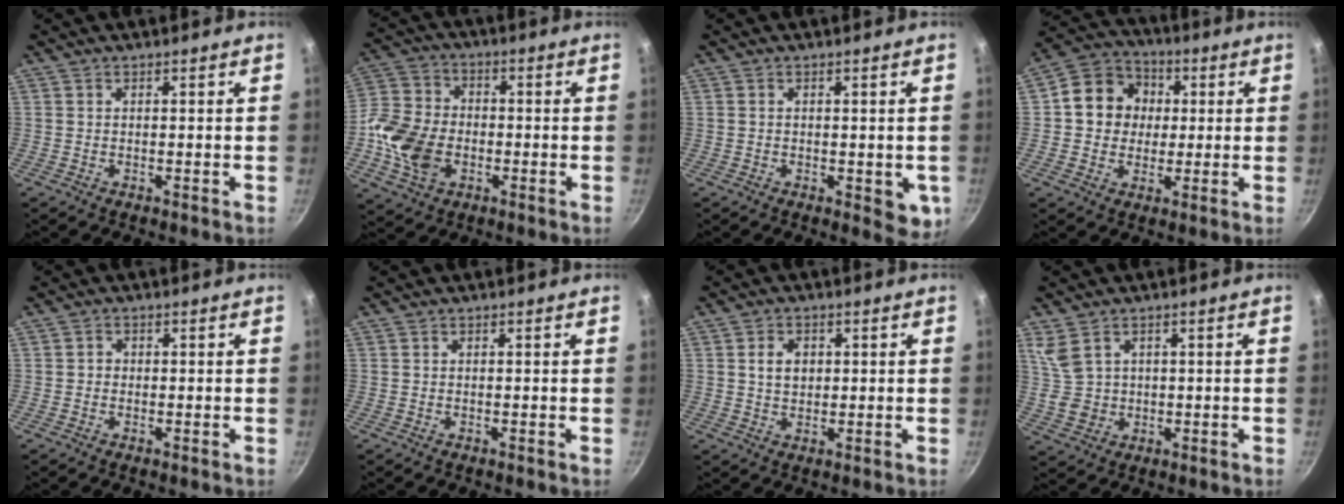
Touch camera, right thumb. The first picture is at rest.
{"total": 14.0, "force": [-3.1, 10.2, 9.0], "torque": [-0.166, 0.021, -0.068]}
{"total": 5.3, "force": [-0.9, 2.9, 4.4], "torque": [-0.043, -0.006, -0.008]}
{"total": 11.4, "force": [1.4, 10.1, 5.0], "torque": [-0.051, 0.014, 0.007]}
{"total": 1.2, "force": [-0.2, 1.1, 0.3], "torque": [-0.002, 0.003, -0.006]}
{"total": 0.0}
{"total": 4.1, "force": [0.8, 3.2, 2.5], "torque": [-0.027, 0.001, 0.014]}
{"total": 5.7, "force": [1.9, 4.6, 2.8], "torque": [-0.035, -0.009, 0.050]}